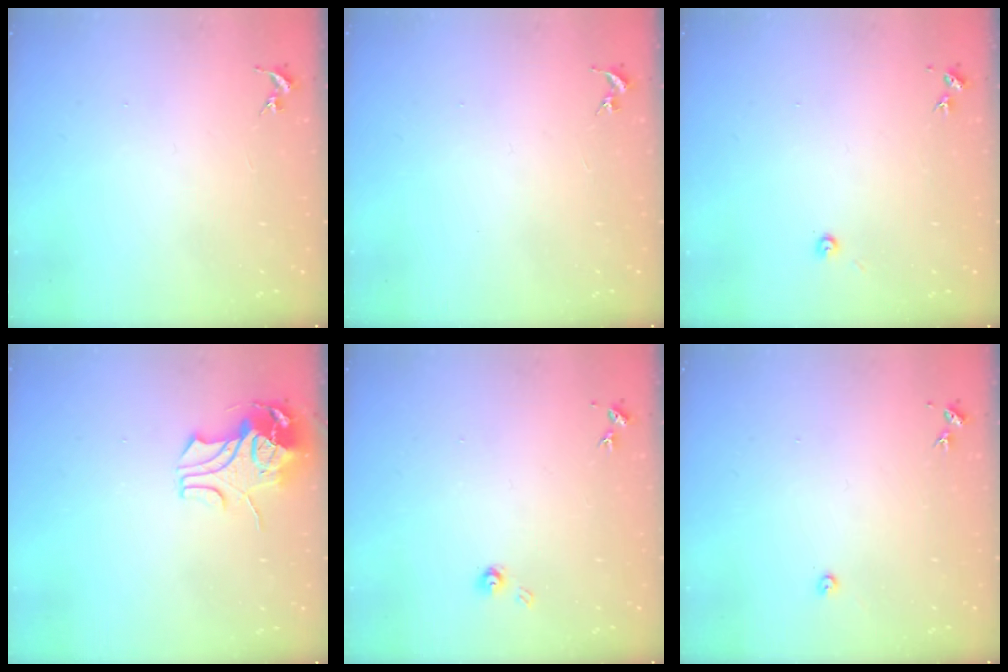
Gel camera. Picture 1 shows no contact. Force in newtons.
{"total": 0.0}
{"total": 2.7, "press": 2.7, "slide": 0.2}
{"total": 9.2, "press": 9.1, "slide": 1.2}
{"total": 4.1, "press": 4.1, "slide": 0.4}
{"total": 2.4, "press": 2.4, "slide": 0.3}